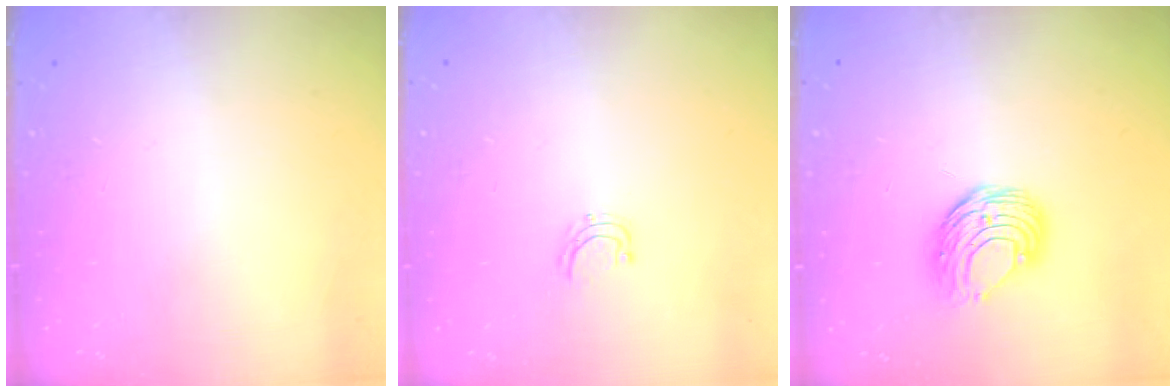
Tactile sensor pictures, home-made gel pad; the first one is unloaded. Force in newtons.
{"total": 3.8, "press": 3.8, "slide": 0.2}
{"total": 8.8, "press": 8.8, "slide": 0.8}